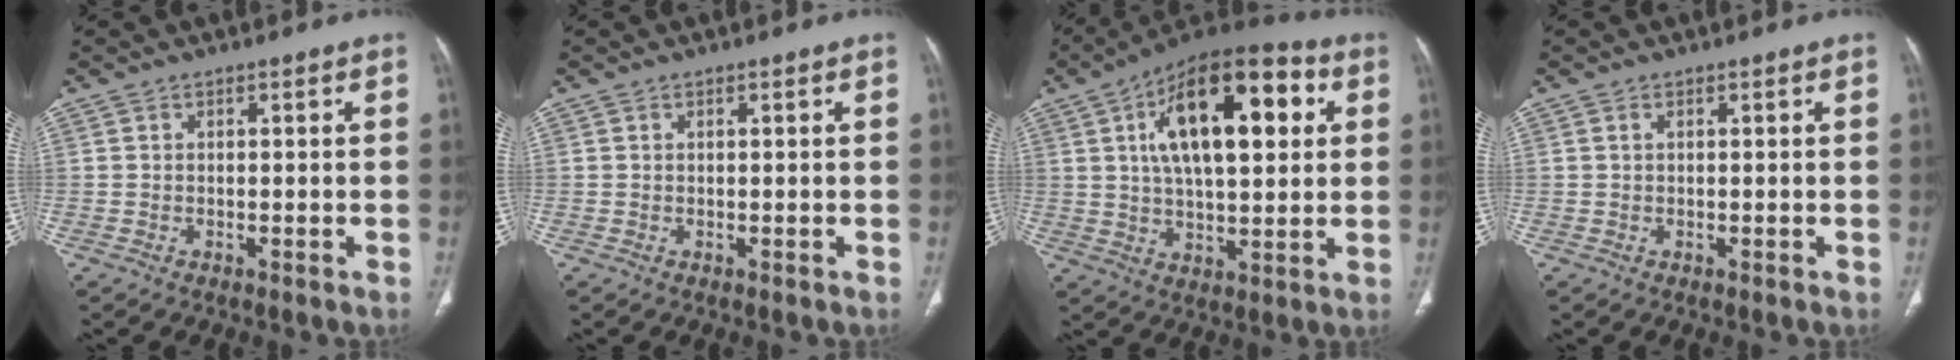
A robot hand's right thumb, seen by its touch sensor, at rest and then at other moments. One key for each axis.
{"total": 0.0}
{"total": 21.8, "fx": 6.0, "fy": 9.8, "fz": 18.5, "tx": -0.264, "ty": 0.007, "tz": 0.086}
{"total": 0.5, "fx": 0.2, "fy": 0.3, "fz": 0.4, "tx": -0.010, "ty": 0.005, "tz": 0.004}